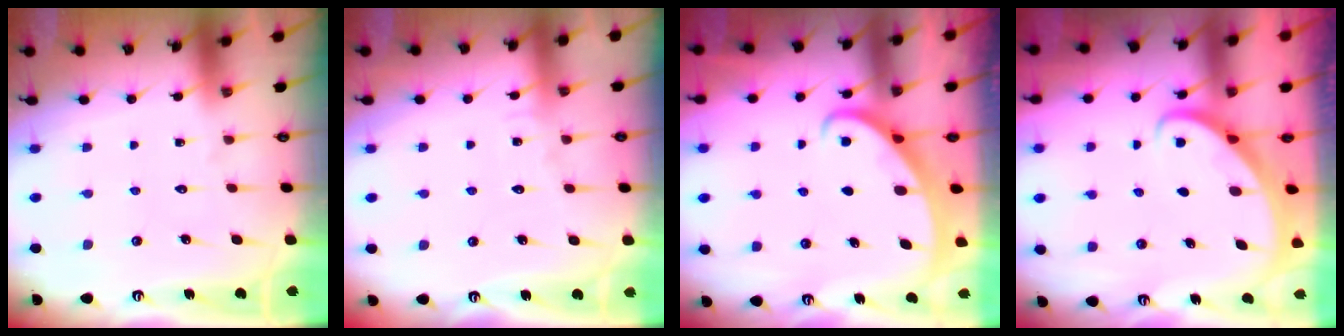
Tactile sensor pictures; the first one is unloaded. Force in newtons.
{"total": 3.9, "press": 3.9, "slide": 0.4}
{"total": 2.2, "press": 2.2, "slide": 0.3}
{"total": 2.5, "press": 2.5, "slide": 0.2}